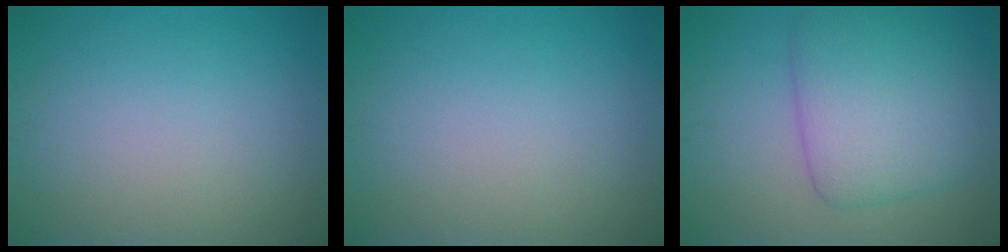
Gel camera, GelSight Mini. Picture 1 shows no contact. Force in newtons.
{"total": 0.0}
{"total": 6.7, "press": 6.7, "slide": 0.1}